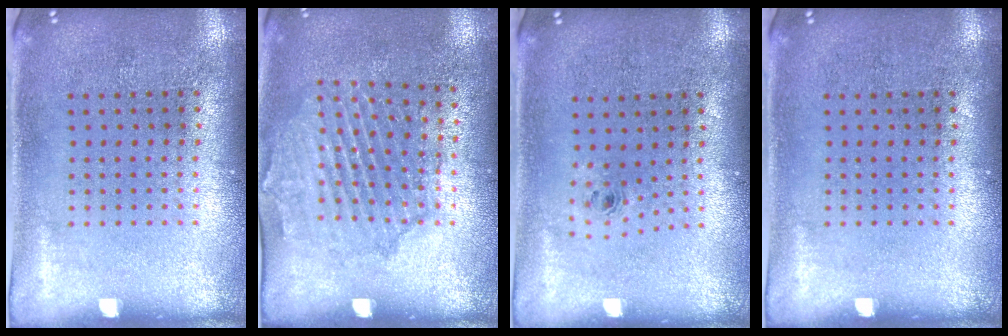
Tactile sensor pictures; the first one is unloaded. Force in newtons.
{"total": 1.5, "press": 1.5, "slide": 0.4}
{"total": 0.6, "press": 0.3, "slide": 0.6}
{"total": 0.0}